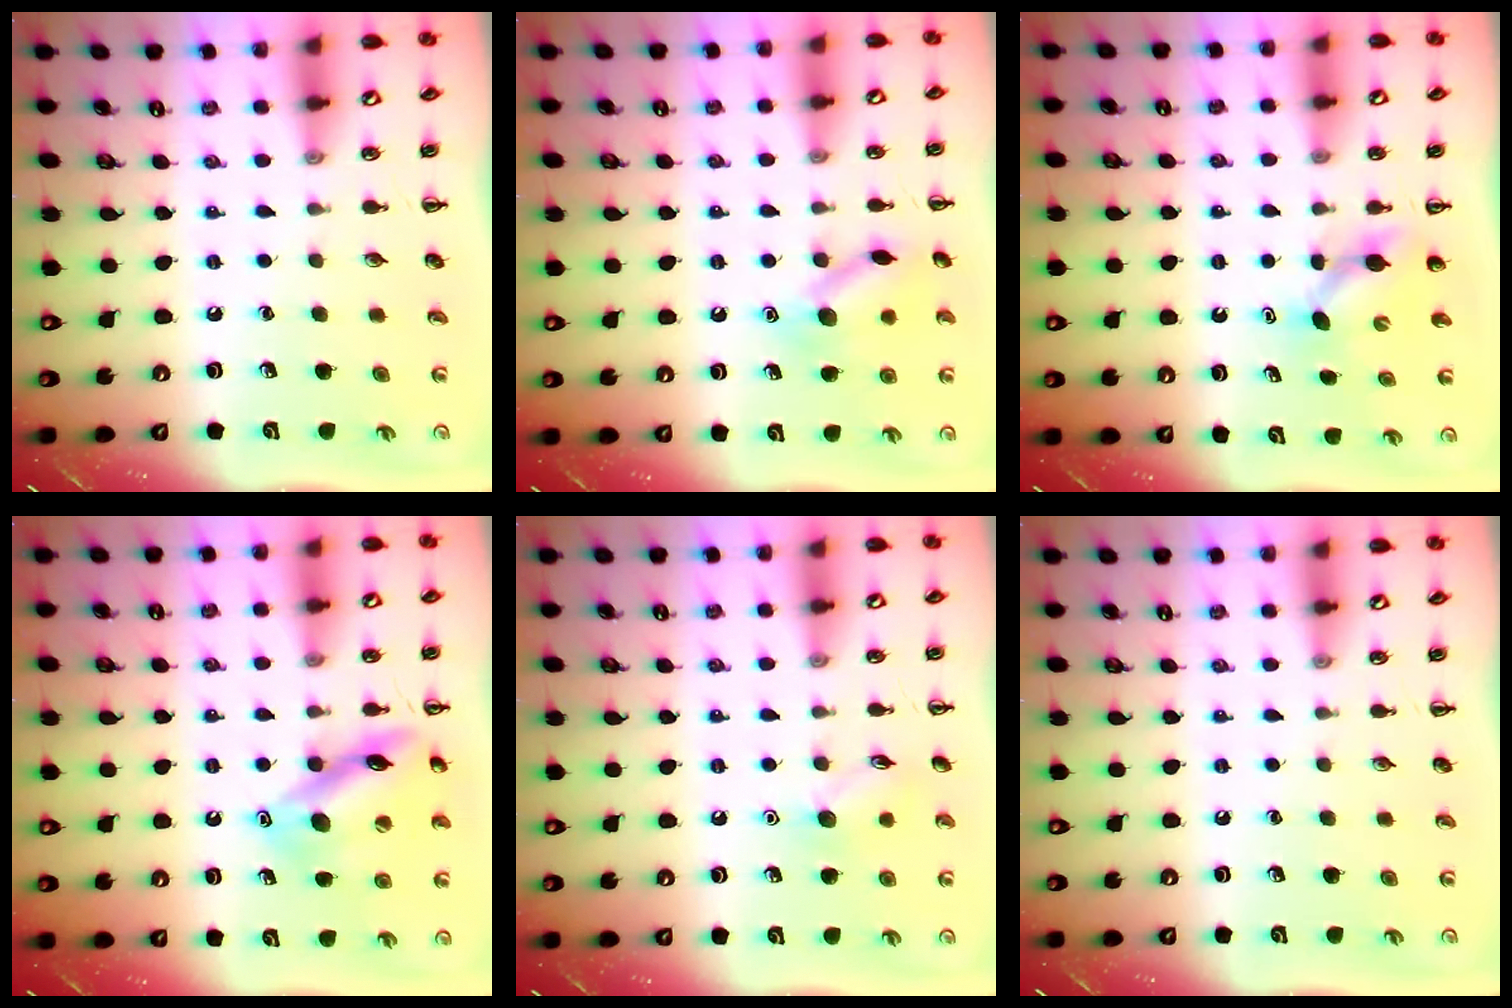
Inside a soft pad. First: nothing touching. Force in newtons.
{"total": 11.4, "press": 11.4, "slide": 0.5}
{"total": 4.3, "press": 4.1, "slide": 1.2}
{"total": 13.4, "press": 13.3, "slide": 0.8}
{"total": 7.1, "press": 7.0, "slide": 0.9}
{"total": 0.0}